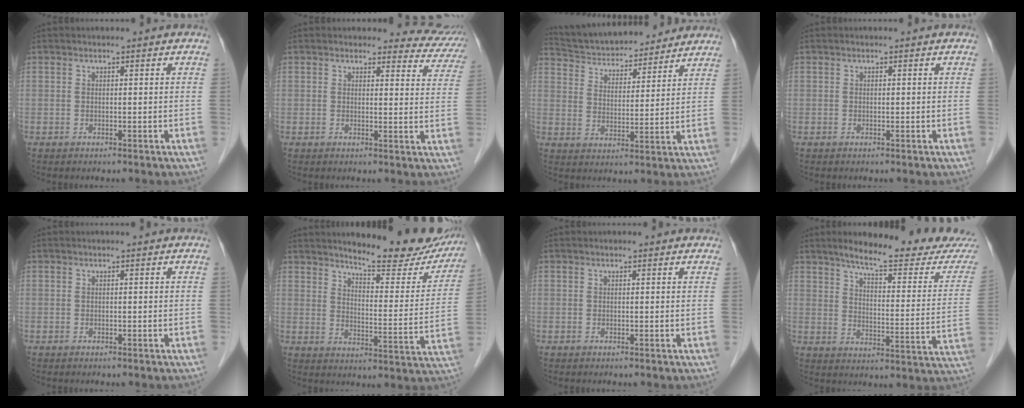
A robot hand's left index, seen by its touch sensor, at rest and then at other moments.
{"total": 7.8, "force": [7.4, 2.6, -0.2], "torque": [0.040, -0.024, 0.047]}
{"total": 17.0, "force": [15.7, 4.2, 4.9], "torque": [-0.085, 0.029, 0.243]}
{"total": 0.0}
{"total": 0.0}
{"total": 17.5, "force": [15.8, 3.4, 6.7], "torque": [-0.072, -0.051, 0.191]}
{"total": 0.5, "force": [0.5, 0.1, 0.1], "torque": [-0.004, 0.000, 0.006]}
{"total": 18.8, "force": [16.9, 1.2, 8.0], "torque": [-0.106, -0.058, 0.212]}